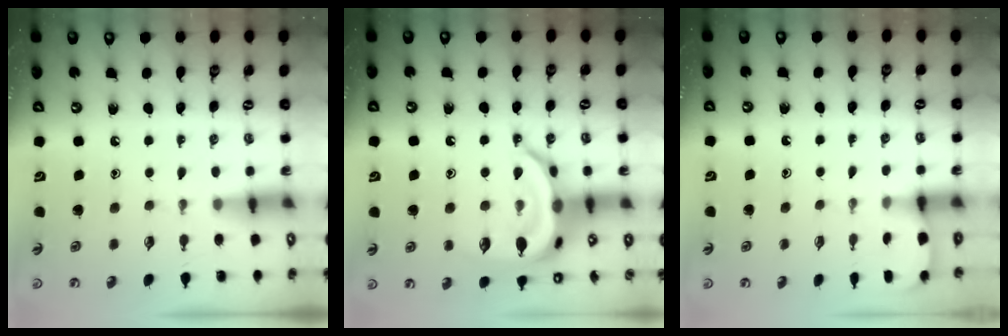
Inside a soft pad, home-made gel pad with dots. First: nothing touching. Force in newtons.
{"total": 18.7, "press": 18.7, "slide": 0.3}
{"total": 1.3, "press": 1.3, "slide": 0.1}